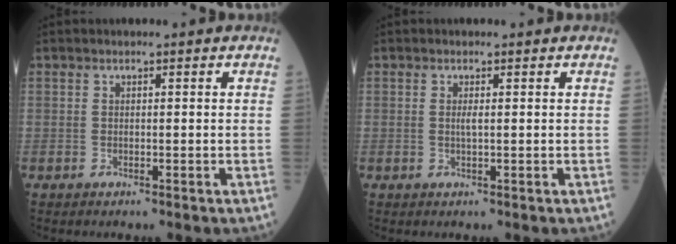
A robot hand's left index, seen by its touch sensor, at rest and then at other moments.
{"total": 0.9, "force": [0.1, 0.1, 0.9], "torque": [-0.021, -0.001, 0.001]}